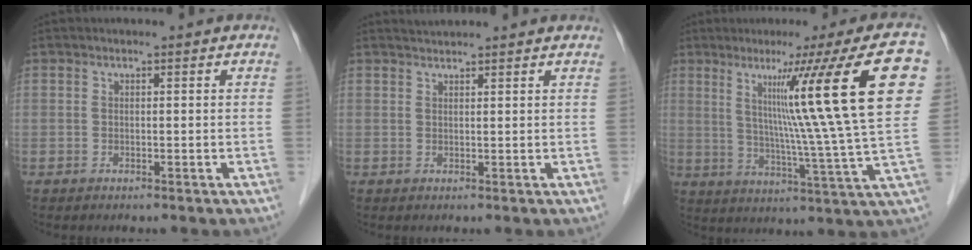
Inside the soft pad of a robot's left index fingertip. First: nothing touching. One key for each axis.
{"total": 2.9, "fx": 2.8, "fy": -0.2, "fz": 0.5, "tx": -0.011, "ty": 0.022, "tz": 0.043}
{"total": 21.7, "fx": 6.9, "fy": -1.6, "fz": 20.5, "tx": -0.279, "ty": 0.006, "tz": 0.089}